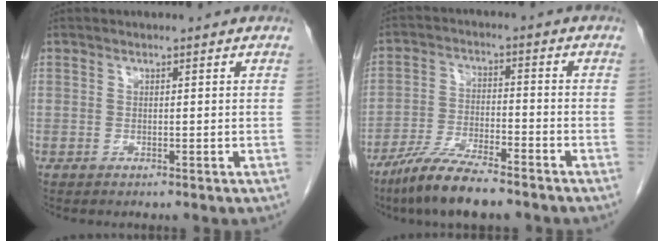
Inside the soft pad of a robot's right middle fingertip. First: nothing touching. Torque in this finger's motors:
{"motor_torque": [1.17, -0.97, 0.14, 0.13]}